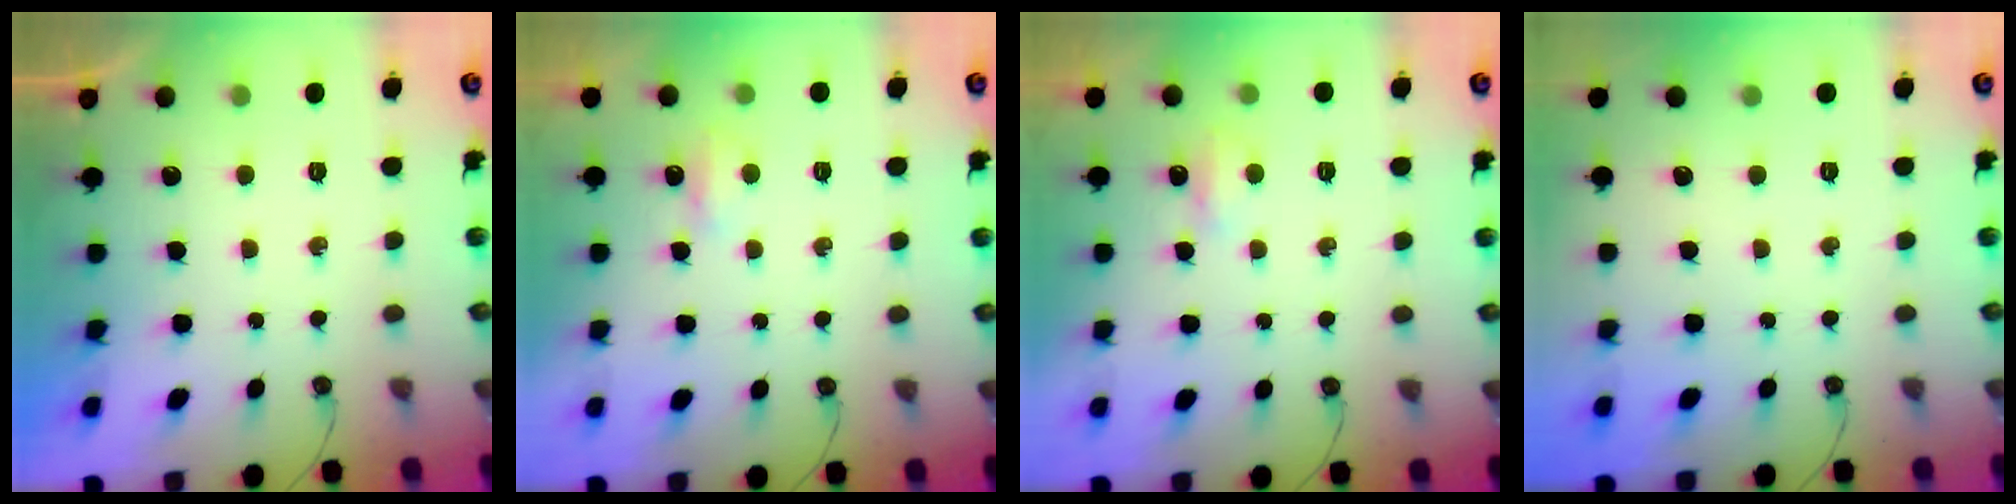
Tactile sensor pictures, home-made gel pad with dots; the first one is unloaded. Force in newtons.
{"total": 2.9, "press": 2.9, "slide": 0.6}
{"total": 2.9, "press": 2.9, "slide": 0.6}
{"total": 0.0}